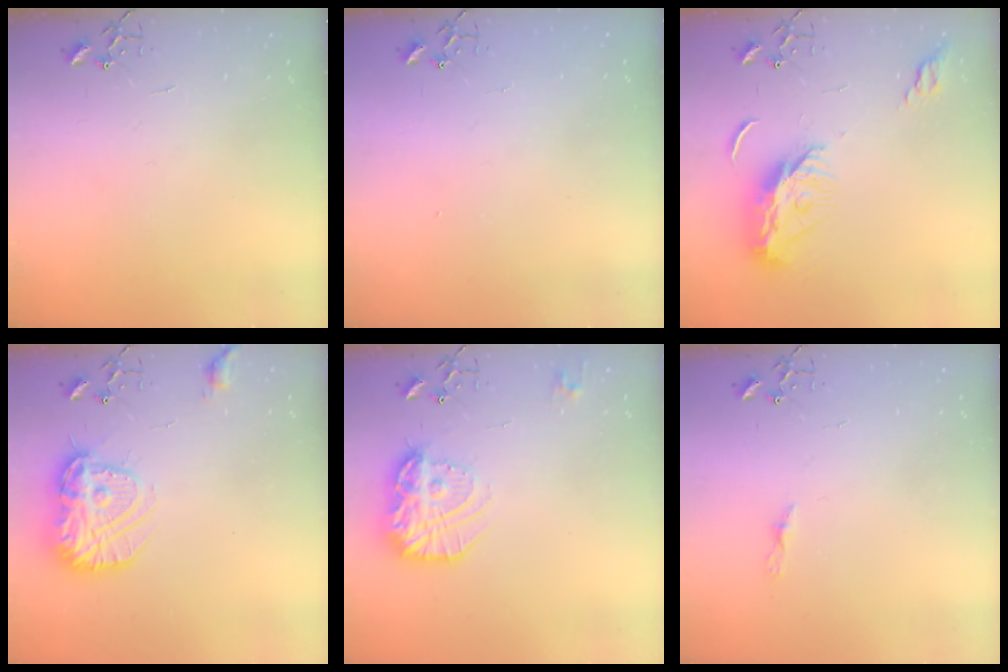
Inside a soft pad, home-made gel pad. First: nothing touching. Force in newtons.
{"total": 1.3, "press": 1.2, "slide": 0.1}
{"total": 10.9, "press": 10.9, "slide": 0.9}
{"total": 17.4, "press": 17.4, "slide": 1.3}
{"total": 19.0, "press": 19.0, "slide": 1.7}
{"total": 3.9, "press": 3.9, "slide": 0.5}